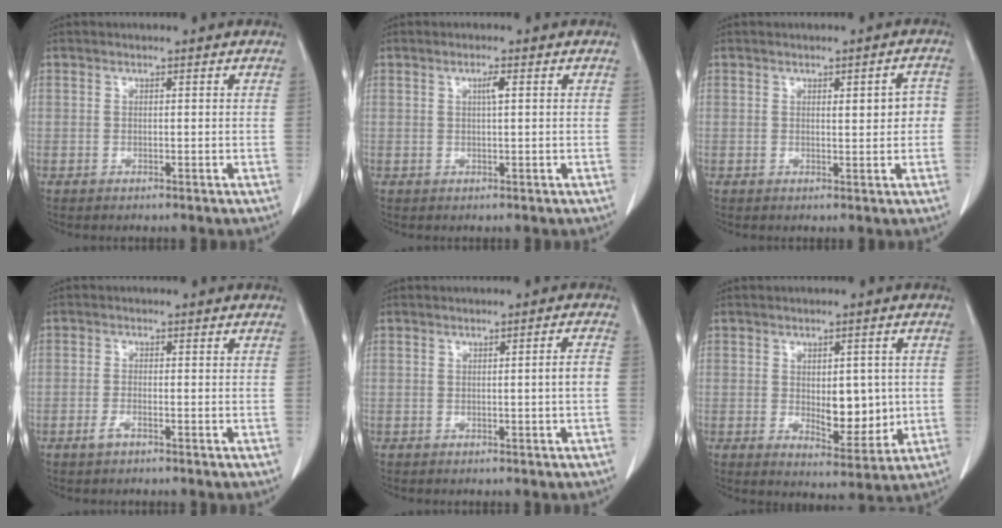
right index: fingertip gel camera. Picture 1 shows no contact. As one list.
[{"total": 1.6, "force": [0.6, 0.0, 1.5], "torque": [-0.028, 0.000, 0.009]}, {"total": 3.8, "force": [0.5, 1.2, 3.5], "torque": [-0.040, 0.010, 0.007]}, {"total": 1.4, "force": [-0.8, 0.4, 1.0], "torque": [-0.021, -0.001, -0.015]}, {"total": 2.1, "force": [-0.2, -0.3, 2.0], "torque": [-0.029, 0.000, -0.001]}, {"total": 7.1, "force": [0.0, 3.5, 6.2], "torque": [-0.081, -0.007, 0.012]}]